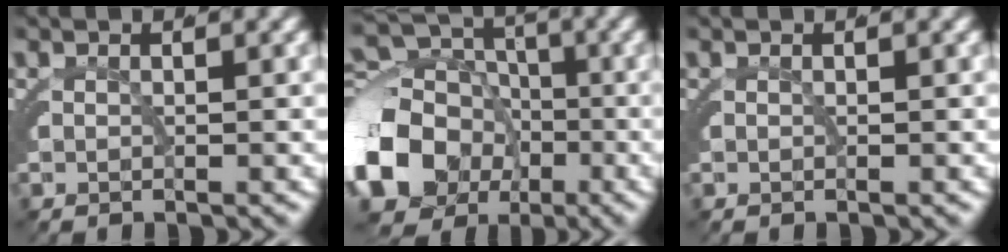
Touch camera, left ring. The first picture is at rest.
{"total": 13.6, "force": [-3.2, 11.8, 6.1], "torque": [-0.126, -0.049, -0.047]}
{"total": 0.0}